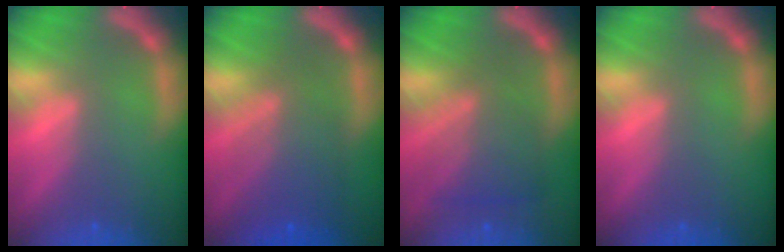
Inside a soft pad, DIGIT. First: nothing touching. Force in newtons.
{"total": 7.5}
{"total": 6.1}
{"total": 0.0}